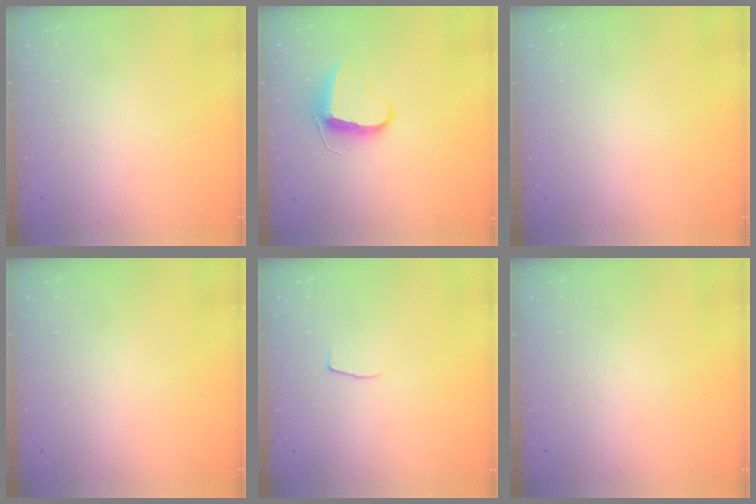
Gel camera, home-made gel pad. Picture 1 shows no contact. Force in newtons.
{"total": 9.9, "press": 9.9, "slide": 0.2}
{"total": 0.0}
{"total": 0.0}
{"total": 4.3, "press": 4.3, "slide": 0.4}
{"total": 0.0}